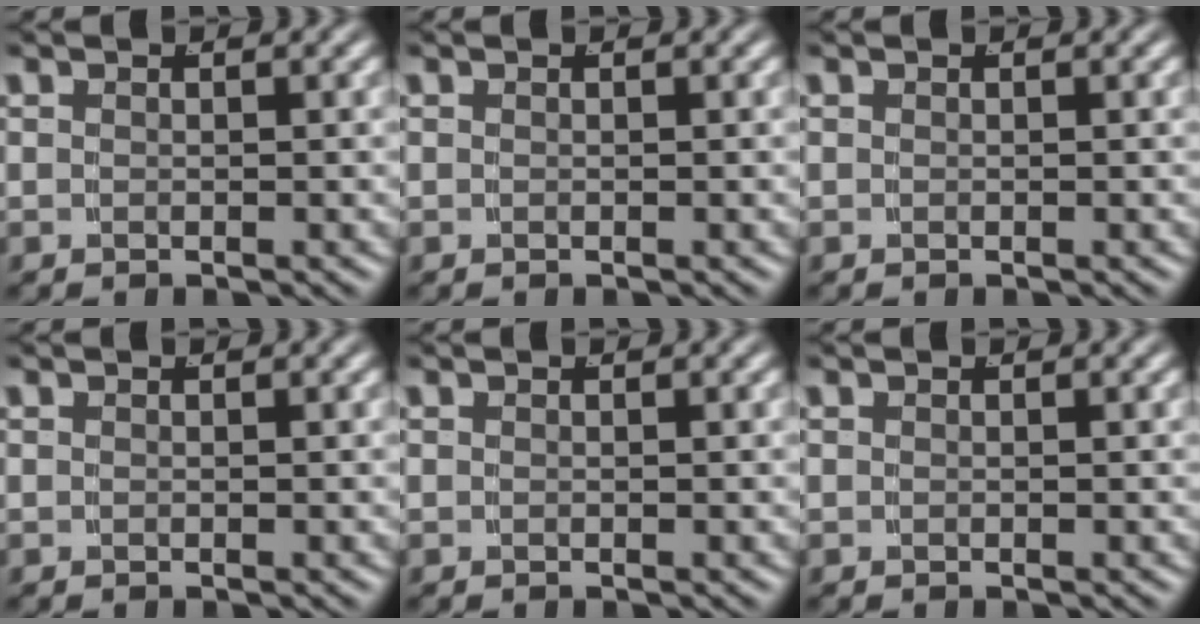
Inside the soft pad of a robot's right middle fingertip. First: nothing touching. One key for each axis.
{"total": 0.0}
{"total": 0.0}
{"total": 0.0}
{"total": 0.0}
{"total": 0.0}